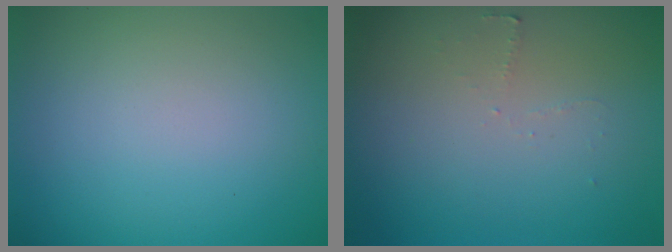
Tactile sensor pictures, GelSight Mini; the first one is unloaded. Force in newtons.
{"total": 0.9, "press": 0.8, "slide": 0.3}